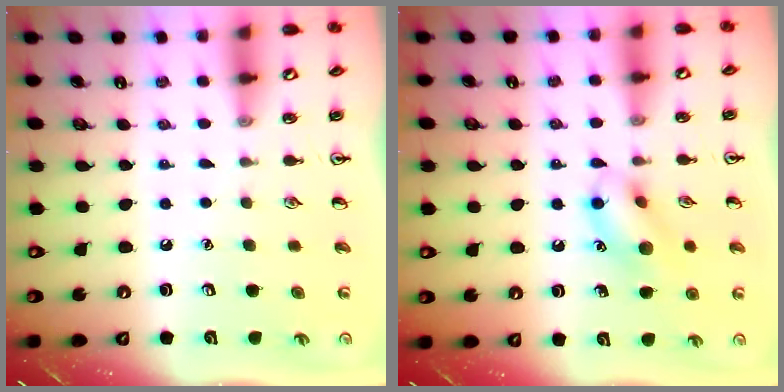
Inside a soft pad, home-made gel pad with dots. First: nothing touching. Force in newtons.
{"total": 9.9, "press": 9.9, "slide": 0.5}